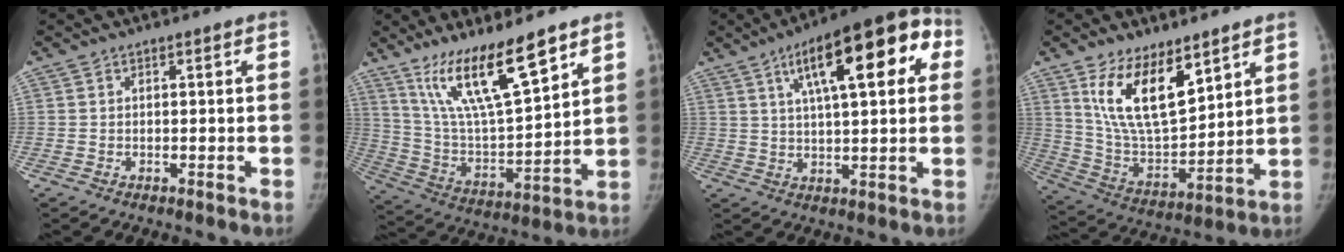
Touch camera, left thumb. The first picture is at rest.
{"total": 17.6, "force": [11.9, 3.7, 12.4], "torque": [-0.208, -0.063, 0.233]}
{"total": 19.2, "force": [7.0, 6.7, 16.6], "torque": [-0.210, 0.016, 0.098]}
{"total": 16.1, "force": [9.1, 7.2, 11.2], "torque": [-0.170, -0.054, 0.186]}